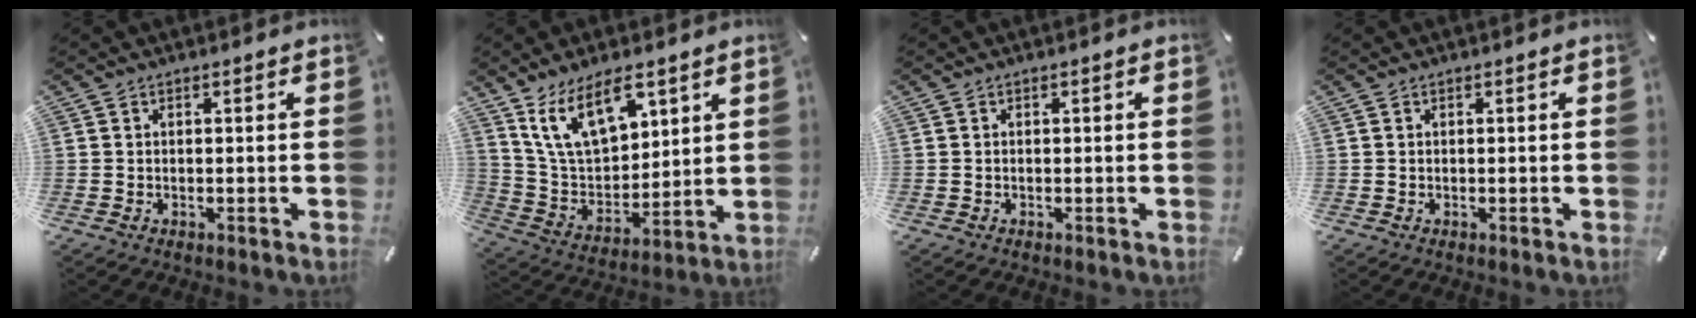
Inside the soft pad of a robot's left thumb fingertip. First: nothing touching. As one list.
[{"total": 14.8, "force": [9.1, 8.2, 8.2], "torque": [-0.170, -0.041, 0.169]}, {"total": 0.0}, {"total": 0.0}]